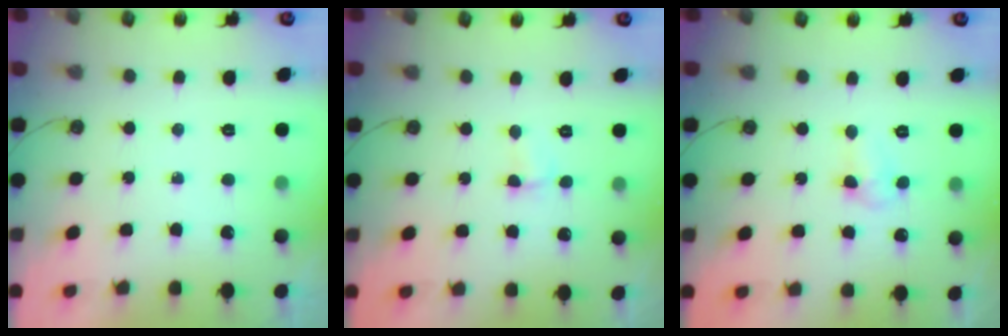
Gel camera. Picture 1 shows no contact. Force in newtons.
{"total": 4.3, "press": 2.6, "slide": 3.4}
{"total": 3.6, "press": 3.6, "slide": 0.6}